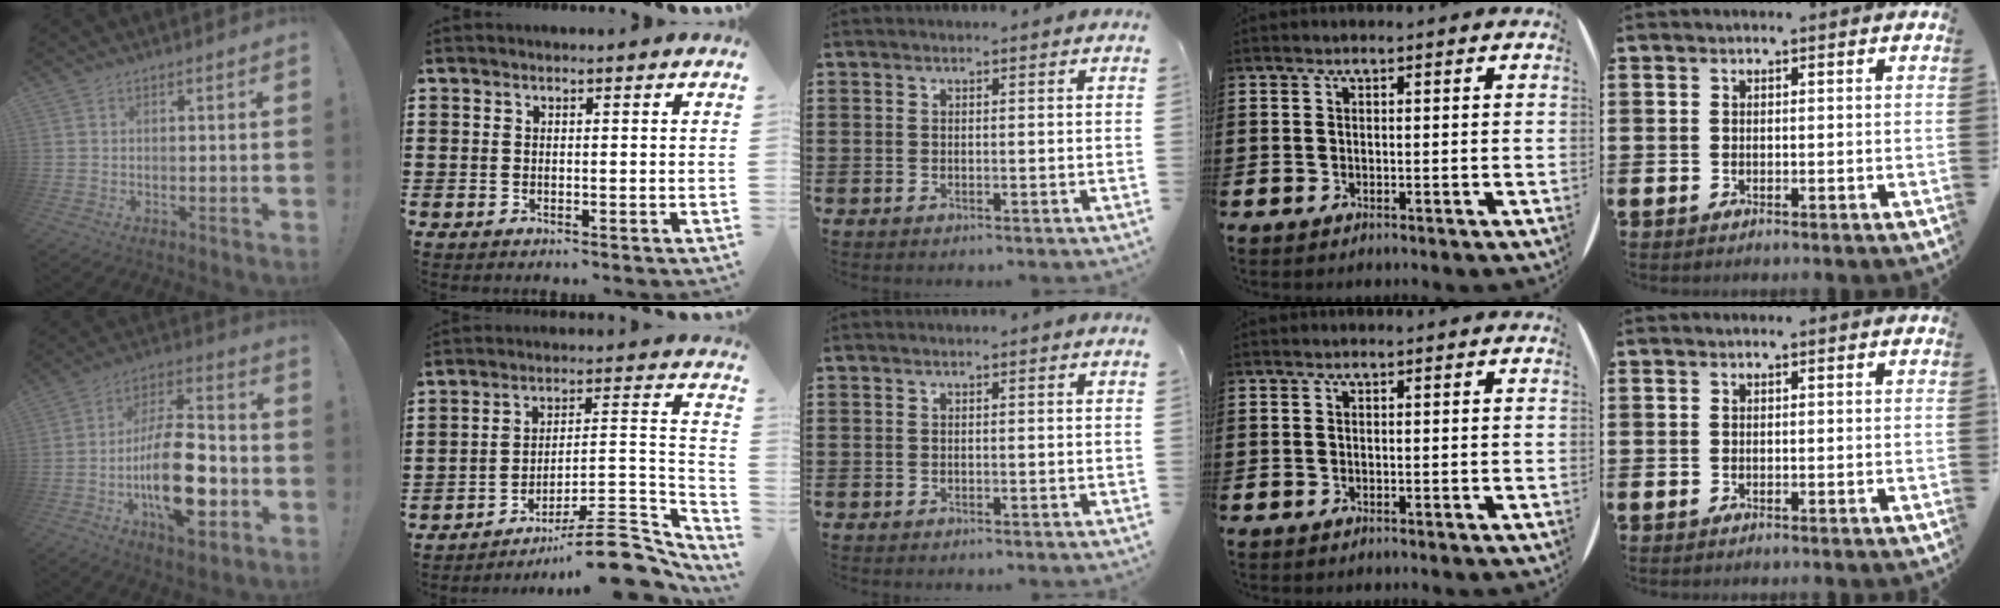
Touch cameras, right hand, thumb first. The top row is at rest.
{"thumb": {"total": 22.4, "force": [-5.8, 10.1, 19.1], "torque": [-0.326, 0.023, -0.085]}, "index": {"total": 10.7, "force": [-8.5, 2.2, 6.0], "torque": [-0.073, 0.026, -0.162]}}